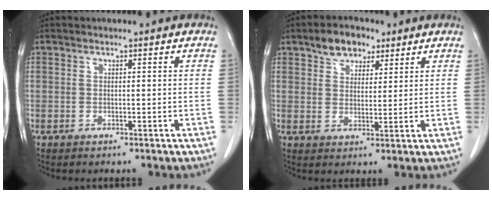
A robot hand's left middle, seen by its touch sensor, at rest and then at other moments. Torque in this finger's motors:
{"motor_torque": [0.20, -0.17, 0.02, 0.01]}